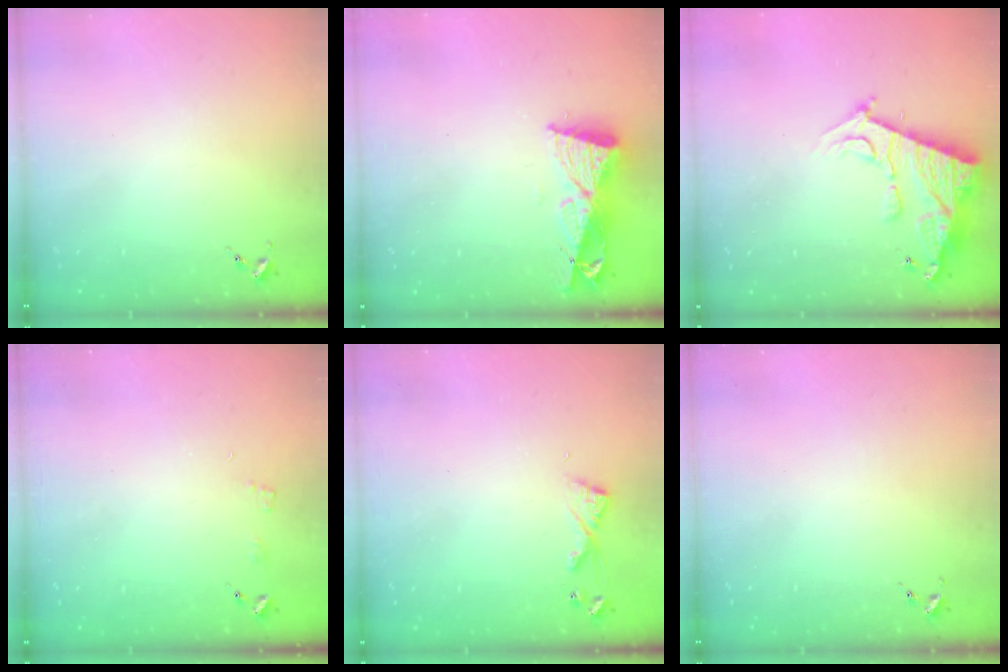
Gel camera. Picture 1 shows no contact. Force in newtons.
{"total": 11.3, "press": 11.2, "slide": 0.8}
{"total": 15.0, "press": 14.9, "slide": 1.6}
{"total": 3.1, "press": 3.1, "slide": 0.4}
{"total": 5.4, "press": 5.4, "slide": 0.5}
{"total": 0.0}